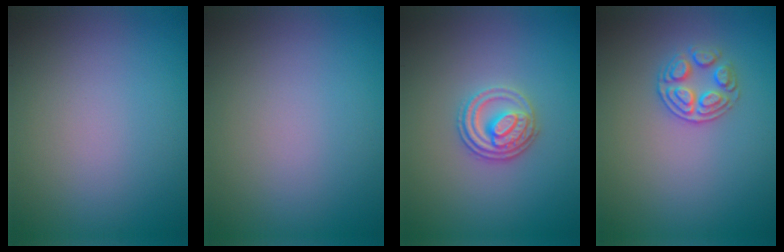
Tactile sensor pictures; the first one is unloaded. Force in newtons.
{"total": 0.0}
{"total": 3.3, "press": 2.9, "slide": 1.6}
{"total": 2.6, "press": 2.5, "slide": 0.8}